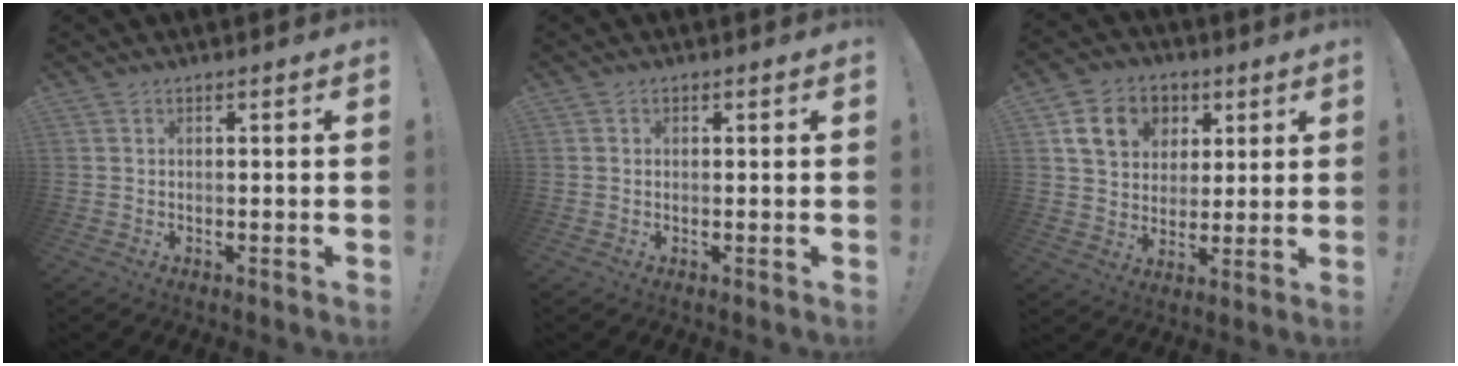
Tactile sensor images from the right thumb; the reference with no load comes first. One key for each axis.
{"total": 0.6, "fx": 0.0, "fy": 0.6, "fz": 0.0, "tx": 0.010, "ty": -0.002, "tz": -0.002}
{"total": 13.7, "fx": 5.5, "fy": 11.1, "fz": 6.1, "tx": -0.078, "ty": -0.019, "tz": 0.110}